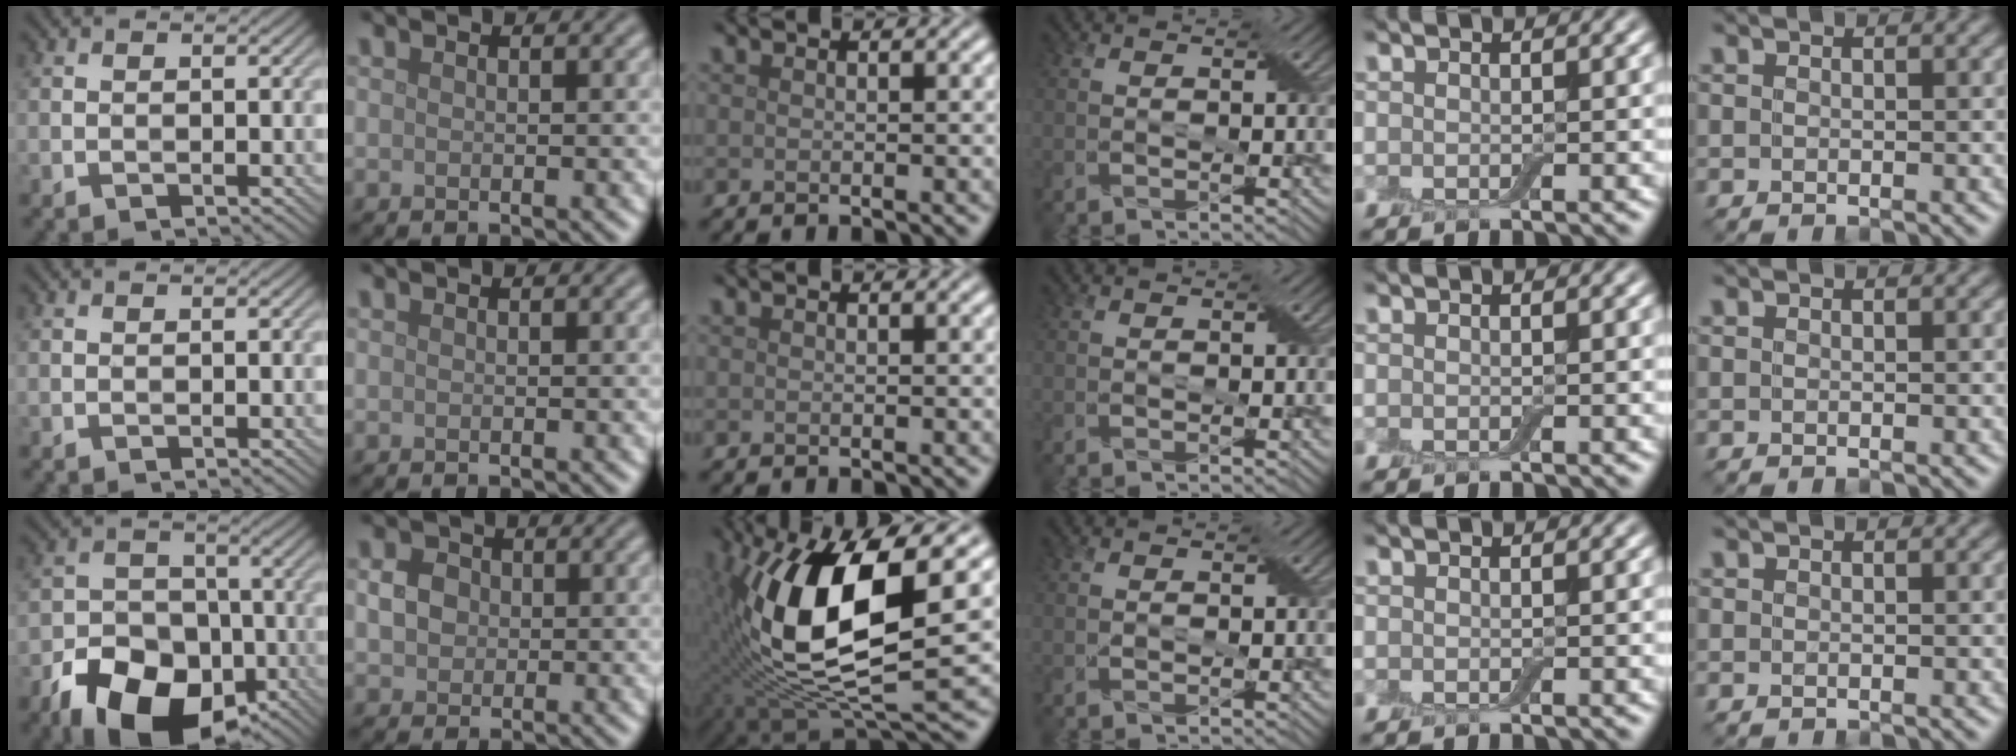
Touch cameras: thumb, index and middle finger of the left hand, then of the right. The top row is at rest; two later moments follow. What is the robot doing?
{"motion": "extract", "object": "airpods case & airpods"}